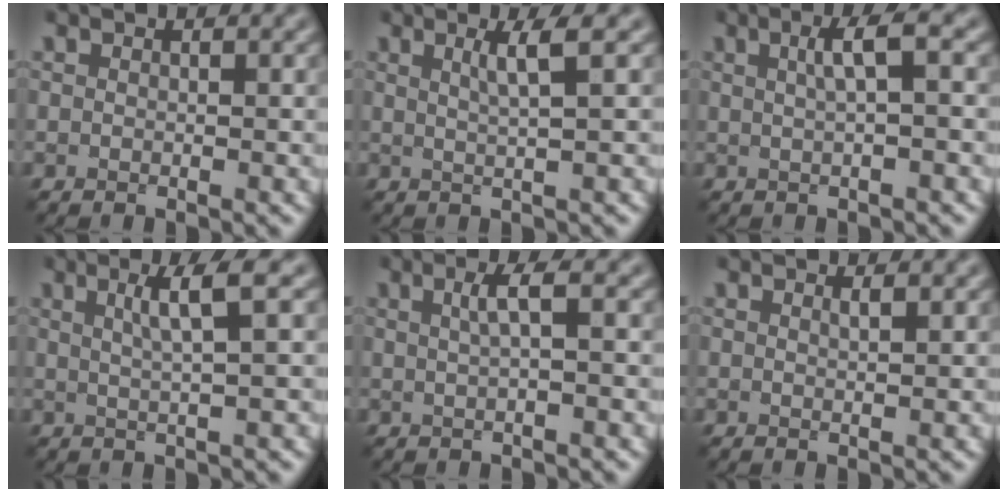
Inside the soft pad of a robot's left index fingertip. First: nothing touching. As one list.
[{"total": 2.5, "force": [0.9, 0.4, 2.3], "torque": [-0.035, 0.004, 0.011]}, {"total": 2.9, "force": [0.7, 0.5, 2.7], "torque": [-0.042, 0.013, 0.008]}, {"total": 3.5, "force": [1.2, 0.4, 3.2], "torque": [-0.046, 0.007, 0.019]}, {"total": 2.2, "force": [0.5, 0.4, 2.1], "torque": [-0.038, 0.008, 0.006]}, {"total": 0.7, "force": [0.5, 0.1, 0.5], "torque": [-0.006, 0.002, 0.006]}]